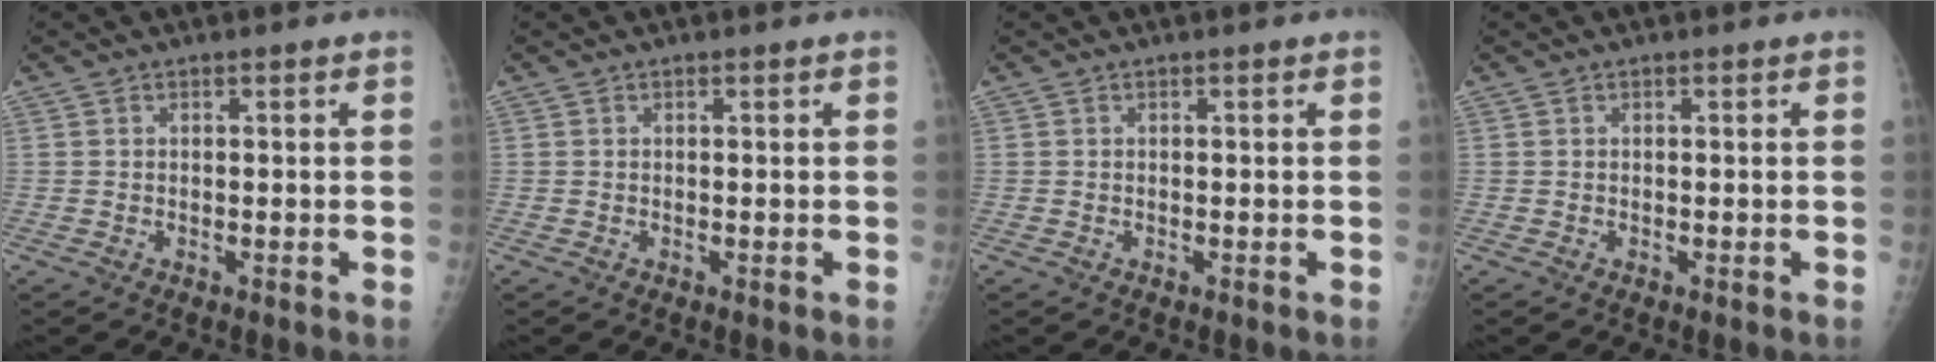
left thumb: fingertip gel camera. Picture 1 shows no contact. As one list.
[{"total": 0.0}, {"total": 0.0}, {"total": 0.0}]